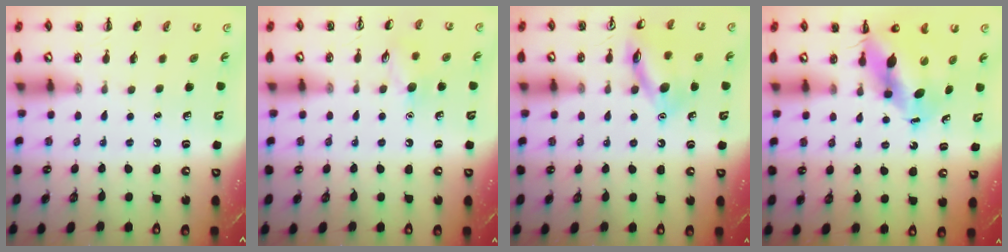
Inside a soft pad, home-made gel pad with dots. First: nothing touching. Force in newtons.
{"total": 7.3, "press": 7.2, "slide": 1.3}
{"total": 13.3, "press": 13.3, "slide": 0.9}
{"total": 9.7, "press": 9.3, "slide": 2.6}